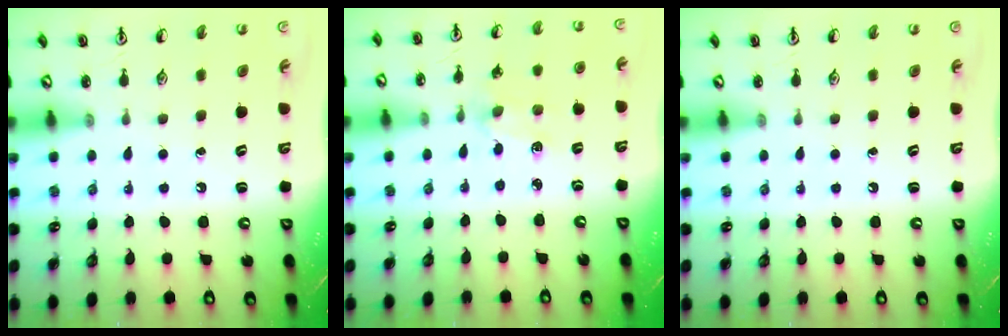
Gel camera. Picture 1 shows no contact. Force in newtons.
{"total": 2.7, "press": 2.7, "slide": 0.4}
{"total": 0.0}